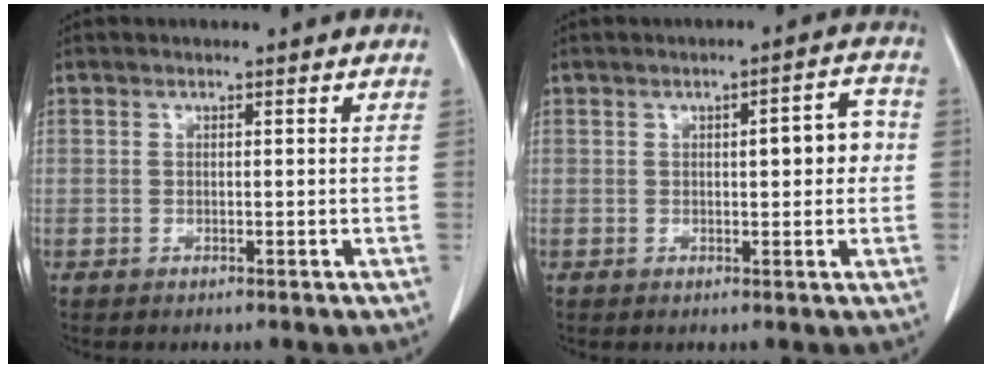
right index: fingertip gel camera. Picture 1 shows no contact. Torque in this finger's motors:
{"motor_torque": [0.92, -0.09, 0.35, 0.04]}